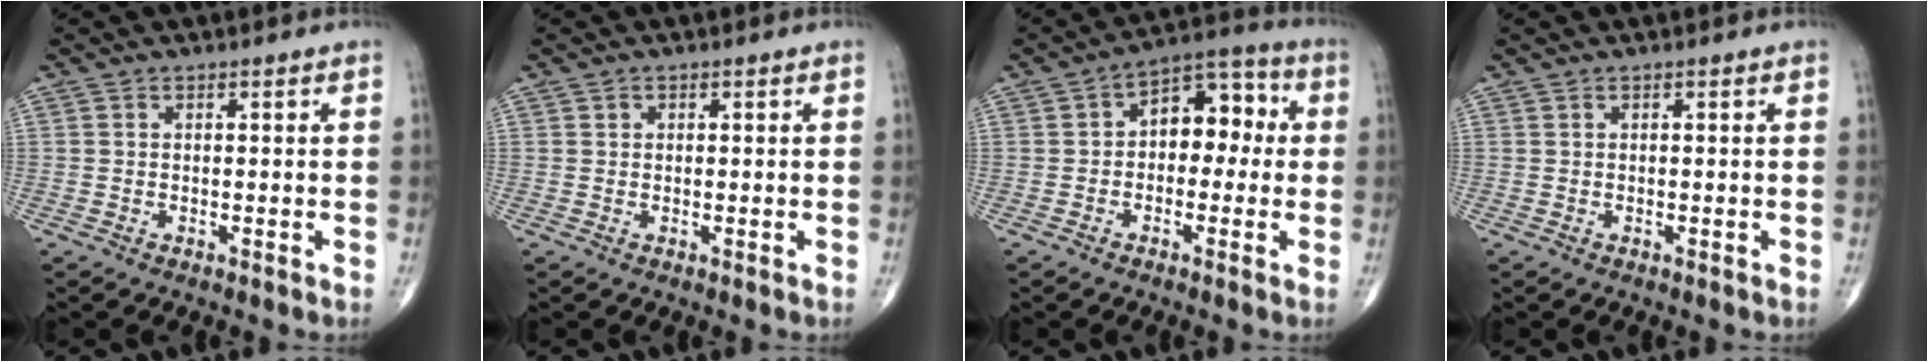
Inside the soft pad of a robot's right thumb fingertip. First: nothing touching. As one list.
[{"total": 0.7, "force": [0.2, 0.6, 0.1], "torque": [0.002, 0.001, 0.002]}, {"total": 9.9, "force": [0.5, 6.5, 7.4], "torque": [-0.063, 0.037, -0.009]}, {"total": 0.0}]